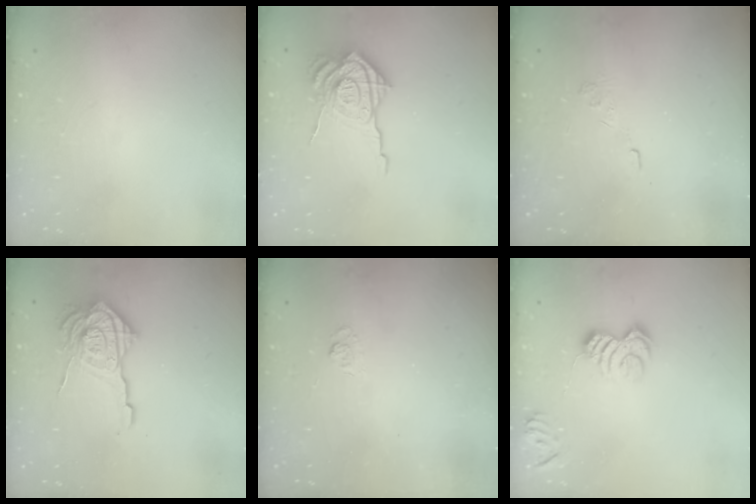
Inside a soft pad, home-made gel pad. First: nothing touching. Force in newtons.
{"total": 16.6, "press": 16.5, "slide": 1.6}
{"total": 2.4, "press": 1.9, "slide": 1.4}
{"total": 18.1, "press": 18.0, "slide": 1.5}
{"total": 2.9, "press": 2.5, "slide": 1.5}
{"total": 7.5, "press": 7.5, "slide": 0.6}